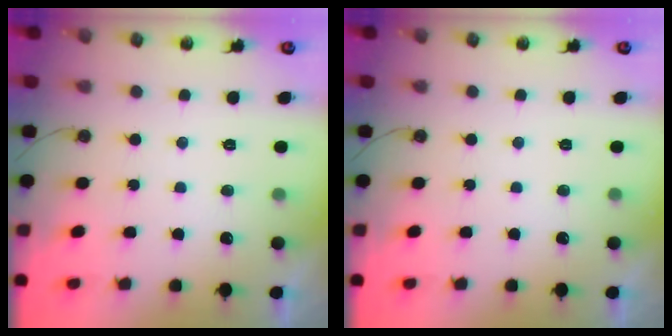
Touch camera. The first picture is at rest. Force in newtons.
{"total": 0.0}